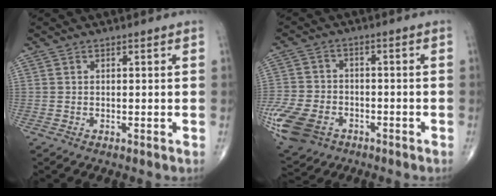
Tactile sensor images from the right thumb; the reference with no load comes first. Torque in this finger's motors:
{"motor_torque": [2.65, 2.36, 0.78, -0.92, 0.11]}